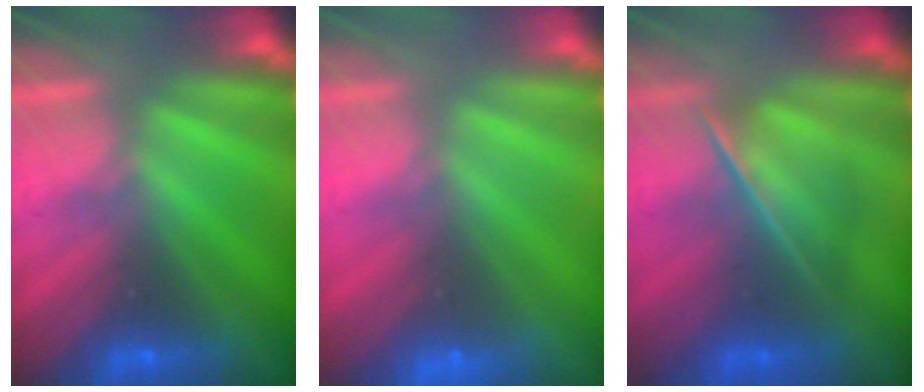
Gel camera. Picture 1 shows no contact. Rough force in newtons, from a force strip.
{"total": 2.3}
{"total": 2.7}